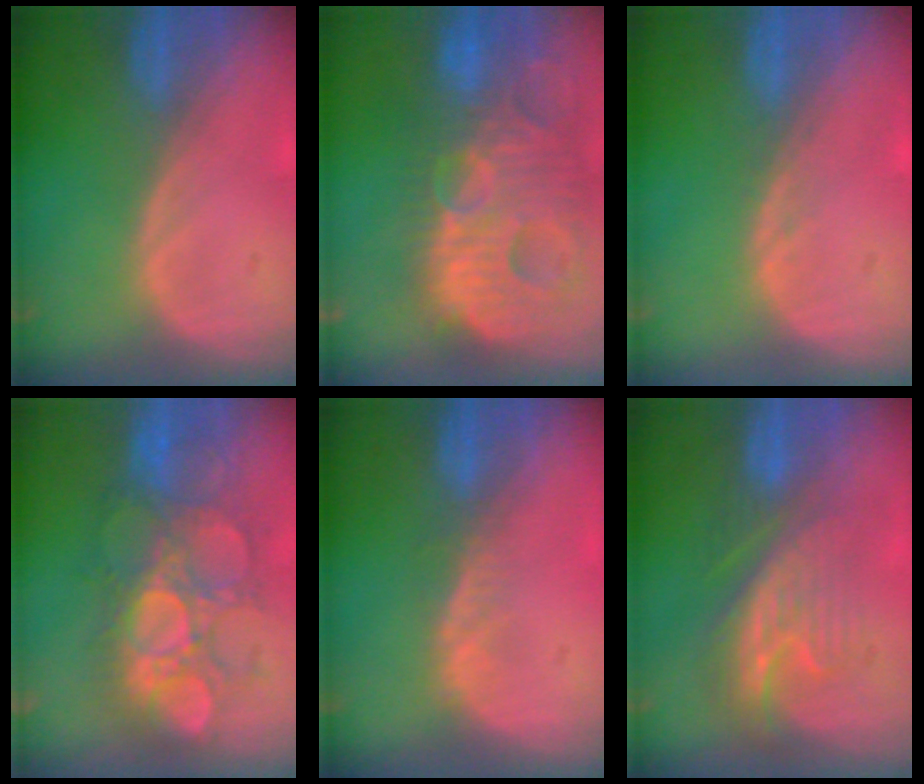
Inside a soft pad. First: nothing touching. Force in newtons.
{"total": 14.6, "press": 12.6, "slide": 7.3}
{"total": 0.6, "press": 0.6, "slide": 0.1}
{"total": 9.9, "press": 9.9, "slide": 1.0}
{"total": 2.3, "press": 1.9, "slide": 1.4}
{"total": 8.5, "press": 7.5, "slide": 4.1}